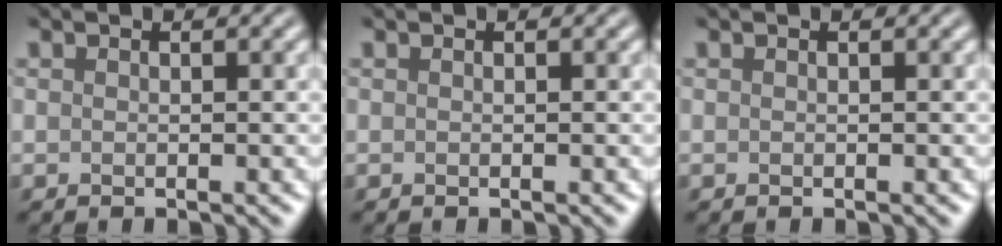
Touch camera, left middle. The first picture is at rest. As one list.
[{"total": 0.0}, {"total": 0.0}]